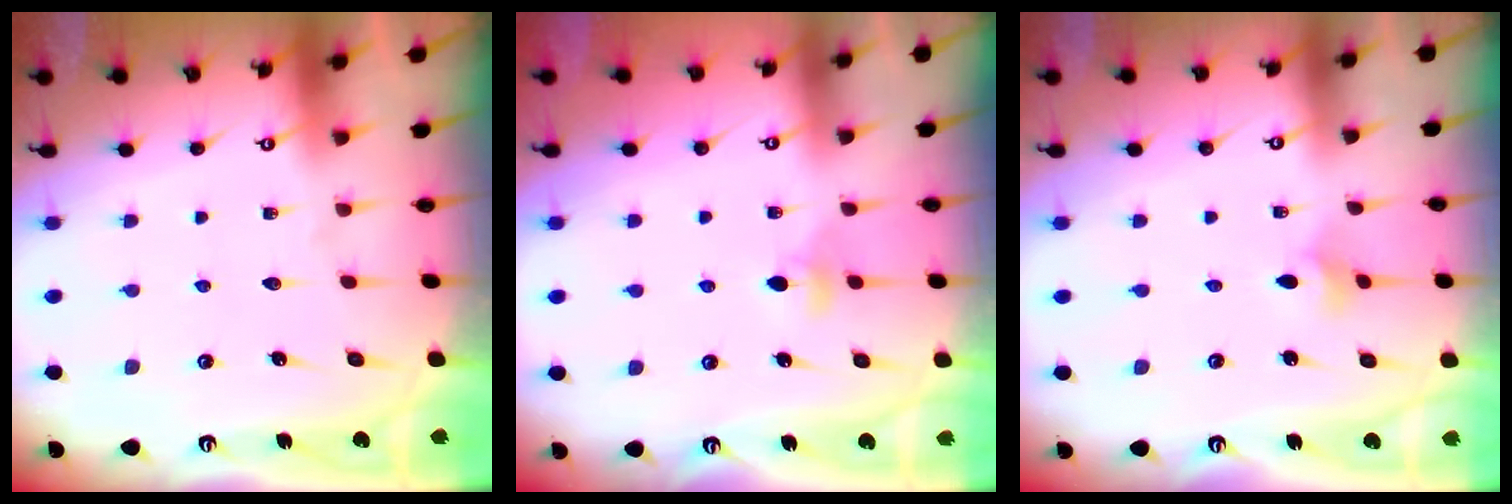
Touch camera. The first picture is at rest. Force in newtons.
{"total": 3.8, "press": 3.7, "slide": 0.7}
{"total": 3.4, "press": 3.3, "slide": 0.7}